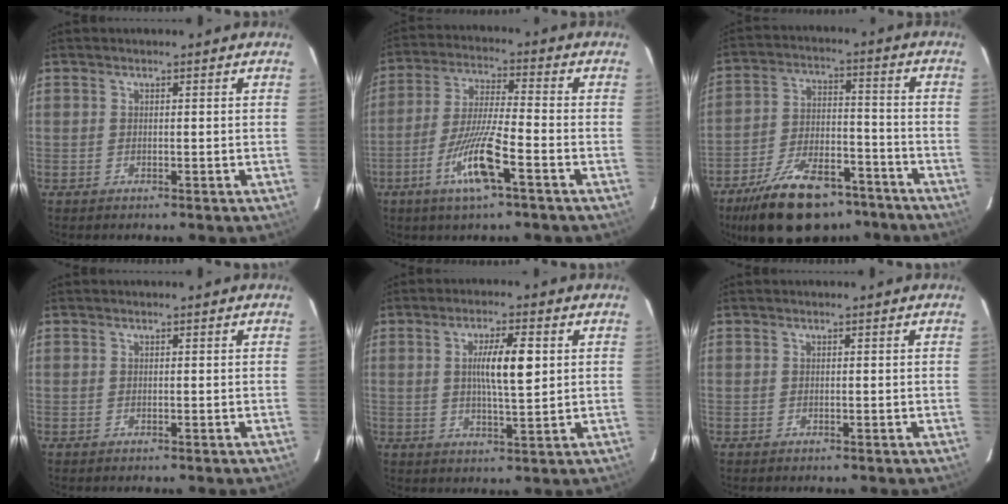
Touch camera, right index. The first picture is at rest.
{"total": 10.6, "force": [-4.9, 0.5, 9.4], "torque": [-0.186, -0.012, -0.094]}
{"total": 16.0, "force": [-11.8, 6.1, 9.0], "torque": [-0.172, 0.004, -0.198]}
{"total": 0.0}
{"total": 7.2, "force": [1.4, 1.0, 7.0], "torque": [-0.124, 0.004, 0.025]}
{"total": 0.0}